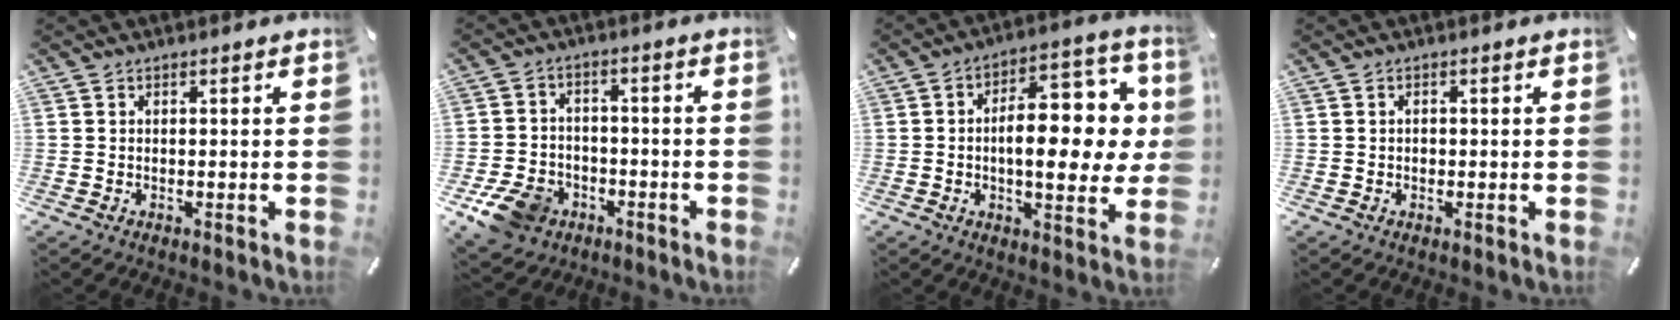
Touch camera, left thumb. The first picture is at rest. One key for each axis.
{"total": 10.0, "fx": -5.3, "fy": 7.4, "fz": 4.2, "tx": -0.087, "ty": 0.036, "tz": -0.096}
{"total": 17.2, "fx": 1.8, "fy": 8.6, "fz": 14.8, "tx": -0.192, "ty": -0.016, "tz": 0.030}
{"total": 1.0, "fx": -0.1, "fy": 0.7, "fz": 0.7, "tx": -0.015, "ty": 0.003, "tz": -0.004}